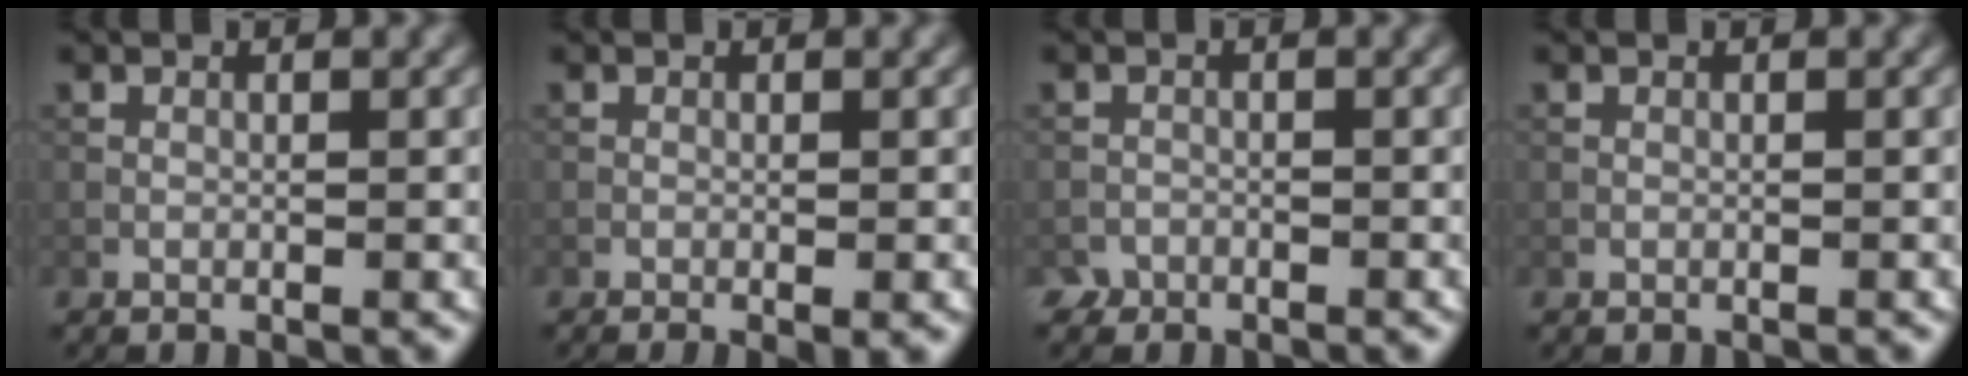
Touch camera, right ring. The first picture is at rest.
{"total": 1.6, "force": [-0.6, 0.4, 1.4], "torque": [-0.020, -0.003, -0.010]}
{"total": 1.2, "force": [-1.0, 0.6, -0.2], "torque": [-0.003, 0.006, -0.017]}
{"total": 0.0}